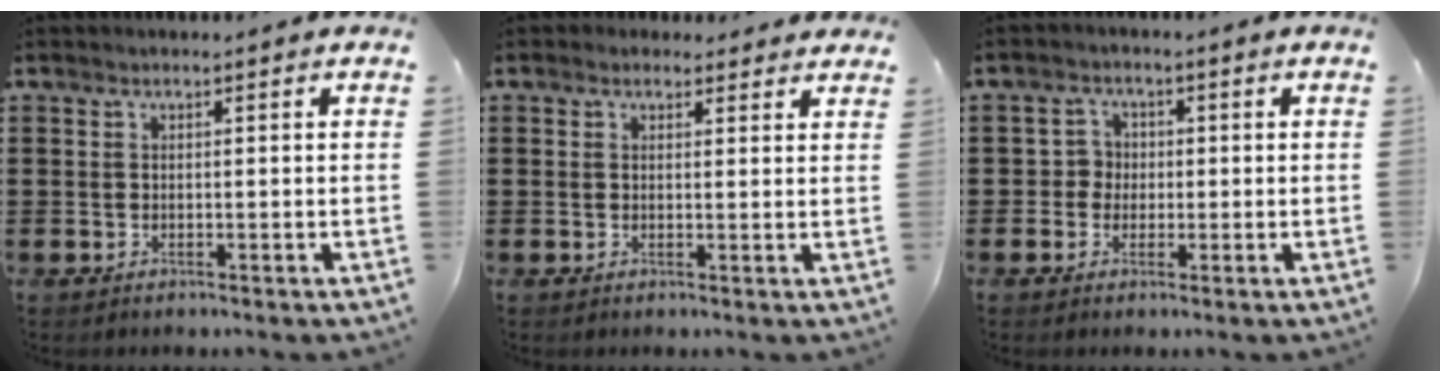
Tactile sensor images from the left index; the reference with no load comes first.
{"total": 1.9, "force": [1.6, 1.0, 0.3], "torque": [-0.002, 0.003, 0.029]}
{"total": 3.0, "force": [-0.3, 2.8, 0.8], "torque": [-0.029, 0.009, -0.011]}